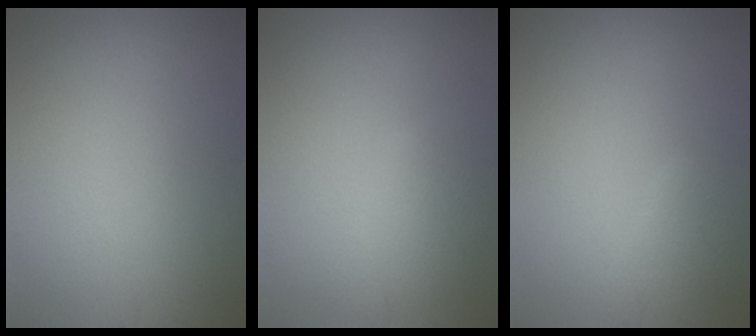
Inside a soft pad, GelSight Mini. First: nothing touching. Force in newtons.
{"total": 2.7, "press": 2.7, "slide": 0.2}
{"total": 1.7, "press": 1.7, "slide": 0.1}